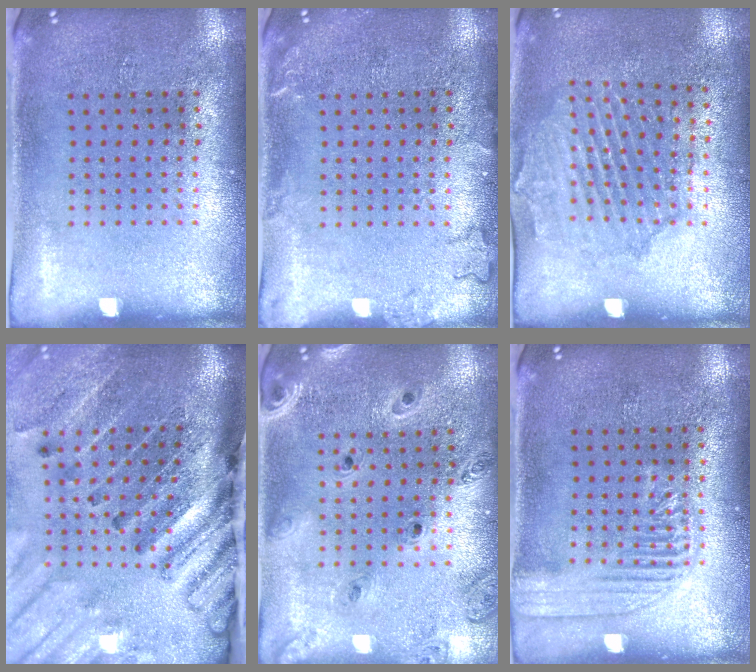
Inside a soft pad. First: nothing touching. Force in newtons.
{"total": 1.6, "press": 1.6, "slide": 0.3}
{"total": 1.6, "press": 1.6, "slide": 0.4}
{"total": 4.5, "press": 3.3, "slide": 3.0}
{"total": 1.3, "press": 1.3, "slide": 0.1}
{"total": 2.3, "press": 2.3, "slide": 0.4}